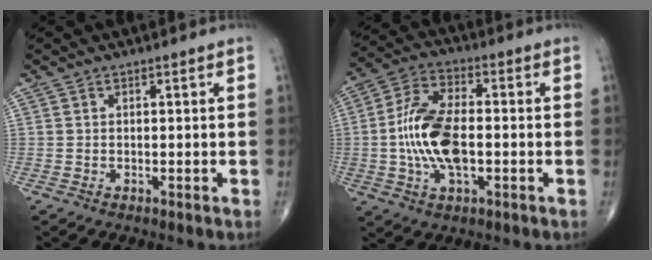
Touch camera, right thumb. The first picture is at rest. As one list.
[{"total": 13.5, "force": [-1.4, 6.6, 11.7], "torque": [-0.237, 0.016, -0.030]}]